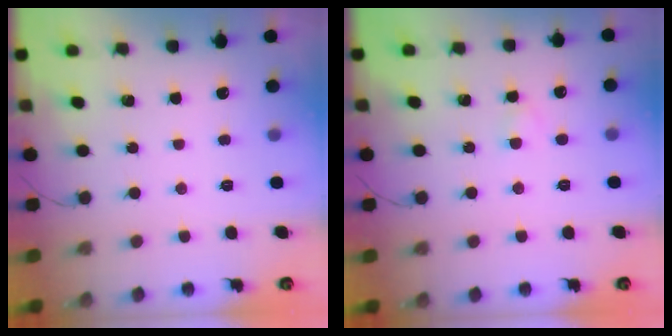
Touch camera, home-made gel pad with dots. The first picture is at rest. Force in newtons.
{"total": 1.5, "press": 1.3, "slide": 0.7}